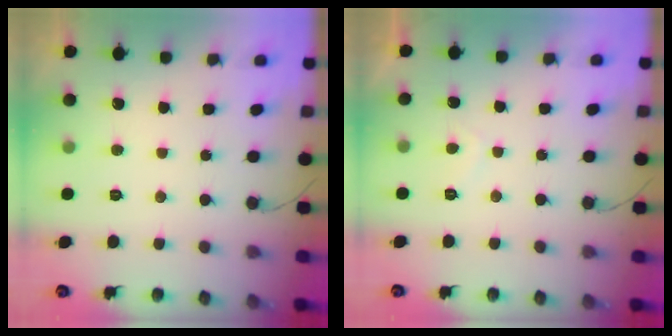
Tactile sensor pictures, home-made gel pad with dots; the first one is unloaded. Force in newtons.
{"total": 1.7, "press": 1.6, "slide": 0.7}